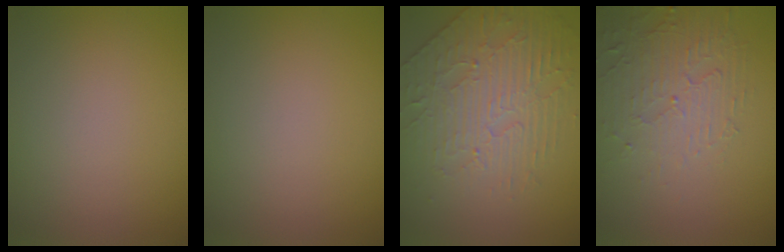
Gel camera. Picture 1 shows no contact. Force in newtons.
{"total": 0.0}
{"total": 3.9, "press": 3.8, "slide": 0.8}
{"total": 3.8, "press": 3.4, "slide": 1.8}